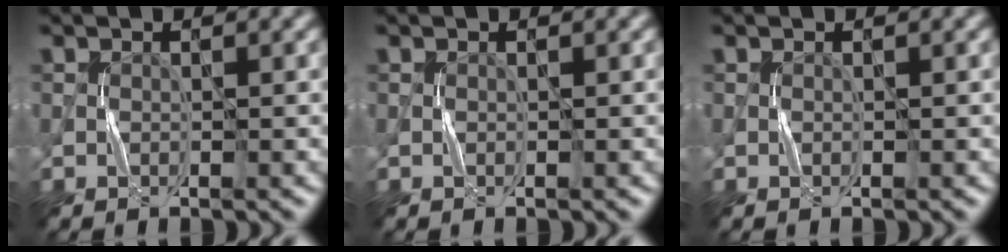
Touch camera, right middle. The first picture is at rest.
{"total": 0.0}
{"total": 0.0}